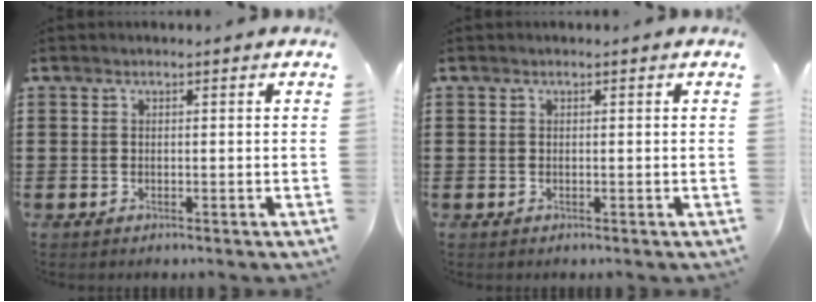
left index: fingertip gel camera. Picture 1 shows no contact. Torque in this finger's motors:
{"motor_torque": [-0.04, -0.03, 0.00, -0.02]}